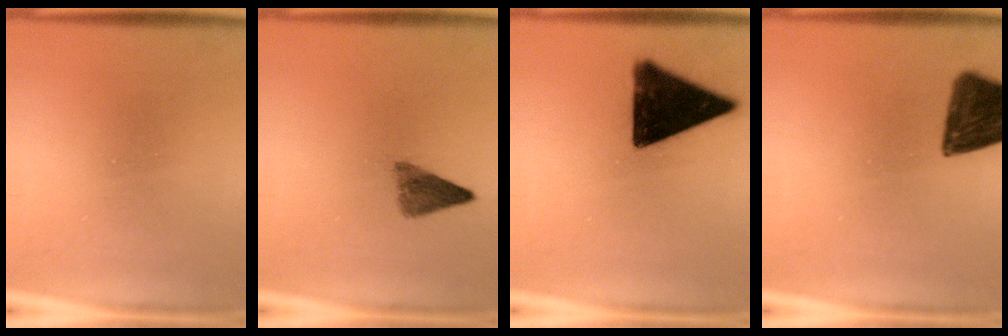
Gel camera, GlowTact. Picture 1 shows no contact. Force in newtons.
{"total": 3.5}
{"total": 15.9}
{"total": 12.7}